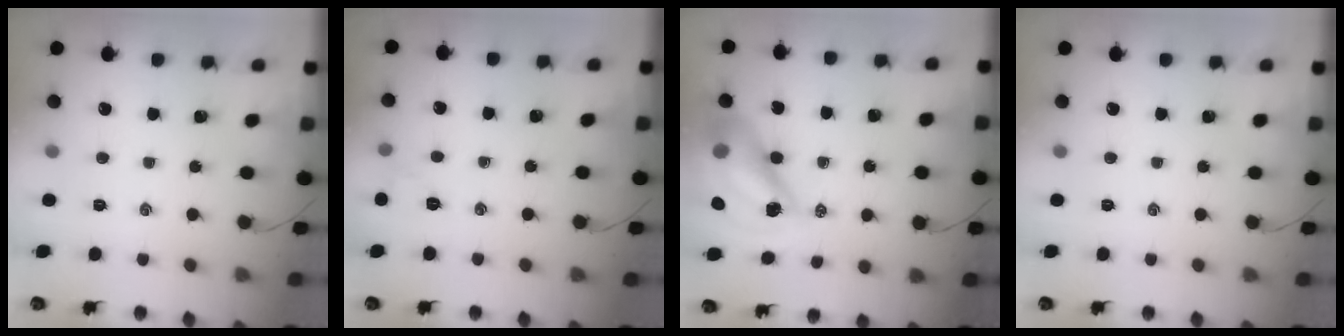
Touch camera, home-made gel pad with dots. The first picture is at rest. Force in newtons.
{"total": 5.2, "press": 5.1, "slide": 1.2}
{"total": 18.3, "press": 17.6, "slide": 4.9}
{"total": 0.0}